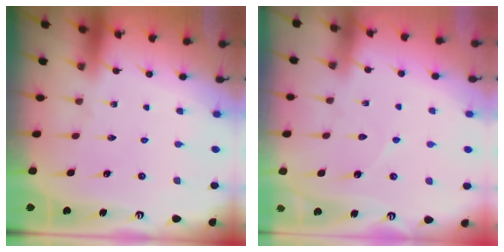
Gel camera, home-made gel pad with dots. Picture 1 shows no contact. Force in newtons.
{"total": 4.0, "press": 4.0, "slide": 0.4}